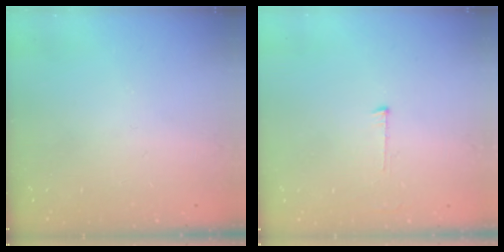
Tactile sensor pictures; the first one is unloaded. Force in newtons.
{"total": 4.0, "press": 4.0, "slide": 0.2}